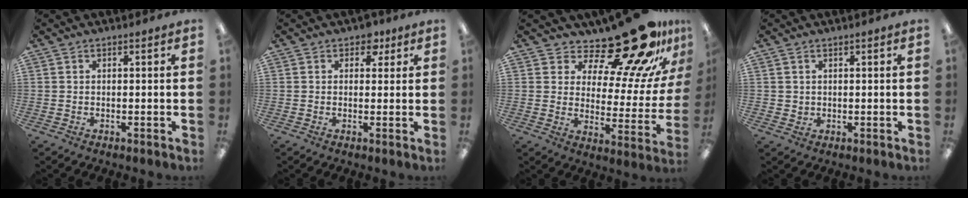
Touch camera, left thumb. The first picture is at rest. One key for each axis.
{"total": 3.3, "fx": 1.7, "fy": 2.3, "fz": 1.5, "tx": -0.008, "ty": -0.003, "tz": 0.026}
{"total": 22.1, "fx": 17.6, "fy": 6.3, "fz": 11.9, "tx": -0.171, "ty": -0.131, "tz": 0.288}
{"total": 1.7, "fx": 0.9, "fy": 1.4, "fz": 0.0, "tx": -0.002, "ty": 0.001, "tz": 0.015}